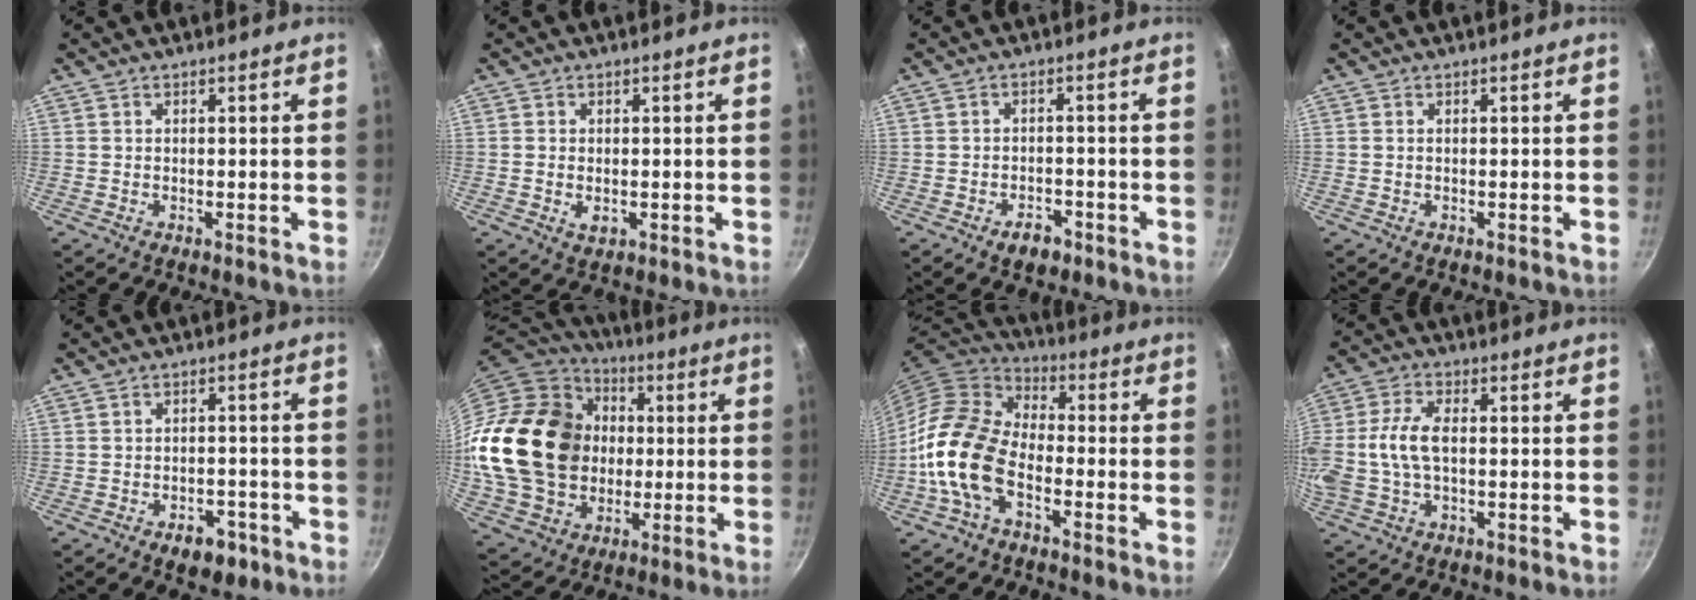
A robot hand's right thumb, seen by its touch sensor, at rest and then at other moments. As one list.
[{"total": 2.6, "force": [-0.4, 1.7, 1.9], "torque": [-0.034, -0.004, -0.005]}, {"total": 4.0, "force": [-2.4, 2.4, 2.1], "torque": [-0.020, 0.022, -0.031]}, {"total": 0.0}, {"total": 5.7, "force": [-3.1, 3.5, 3.3], "torque": [-0.023, 0.024, -0.033]}, {"total": 25.5, "force": [1.4, 20.7, 14.9], "torque": [-0.250, 0.028, 0.040]}, {"total": 15.1, "force": [-5.0, 9.1, 11.0], "torque": [-0.190, 0.042, -0.116]}, {"total": 10.3, "force": [-0.4, 5.7, 8.6], "torque": [-0.183, 0.015, -0.018]}]